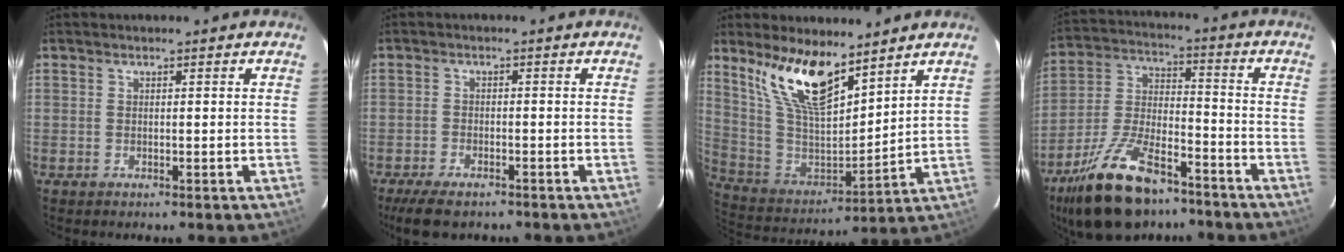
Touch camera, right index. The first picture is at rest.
{"total": 7.2, "force": [-5.6, 2.5, 3.6], "torque": [-0.093, -0.019, -0.099]}
{"total": 16.1, "force": [11.1, 5.4, 10.4], "torque": [-0.199, -0.001, 0.228]}
{"total": 19.8, "force": [-13.9, 8.3, 11.3], "torque": [-0.229, -0.001, -0.239]}